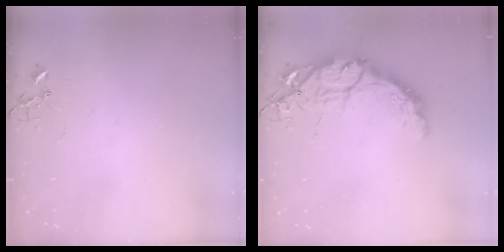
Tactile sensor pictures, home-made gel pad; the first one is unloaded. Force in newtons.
{"total": 14.8, "press": 14.8, "slide": 1.2}